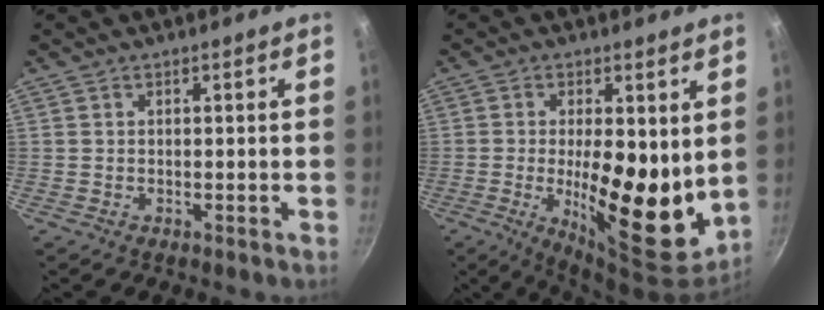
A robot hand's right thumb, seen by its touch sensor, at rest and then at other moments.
{"total": 16.3, "force": [0.3, 6.1, 15.1], "torque": [-0.202, -0.035, 0.009]}